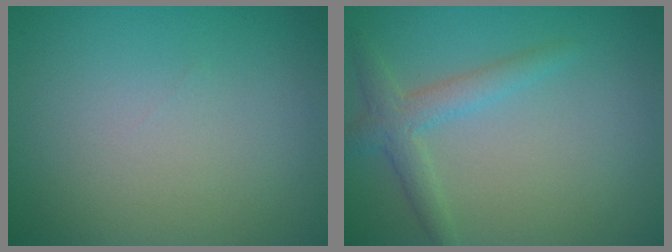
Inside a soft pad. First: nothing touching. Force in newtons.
{"total": 2.4, "press": 2.4, "slide": 0.1}